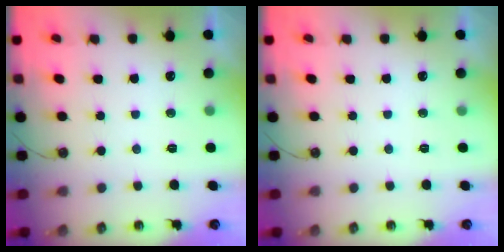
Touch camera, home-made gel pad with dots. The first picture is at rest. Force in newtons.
{"total": 0.0}